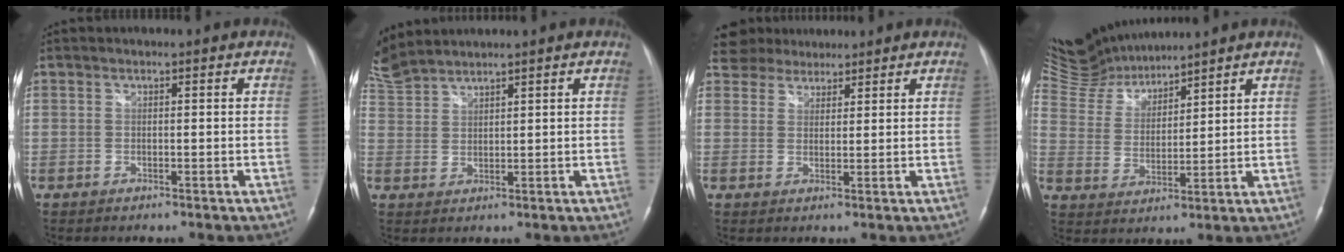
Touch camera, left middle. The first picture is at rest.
{"total": 7.9, "force": [7.5, 1.5, 1.9], "torque": [-0.063, 0.015, 0.162]}
{"total": 5.2, "force": [4.7, 2.0, 0.6], "torque": [-0.014, 0.023, 0.085]}
{"total": 10.2, "force": [10.1, 1.0, 1.1], "torque": [-0.042, 0.008, 0.214]}